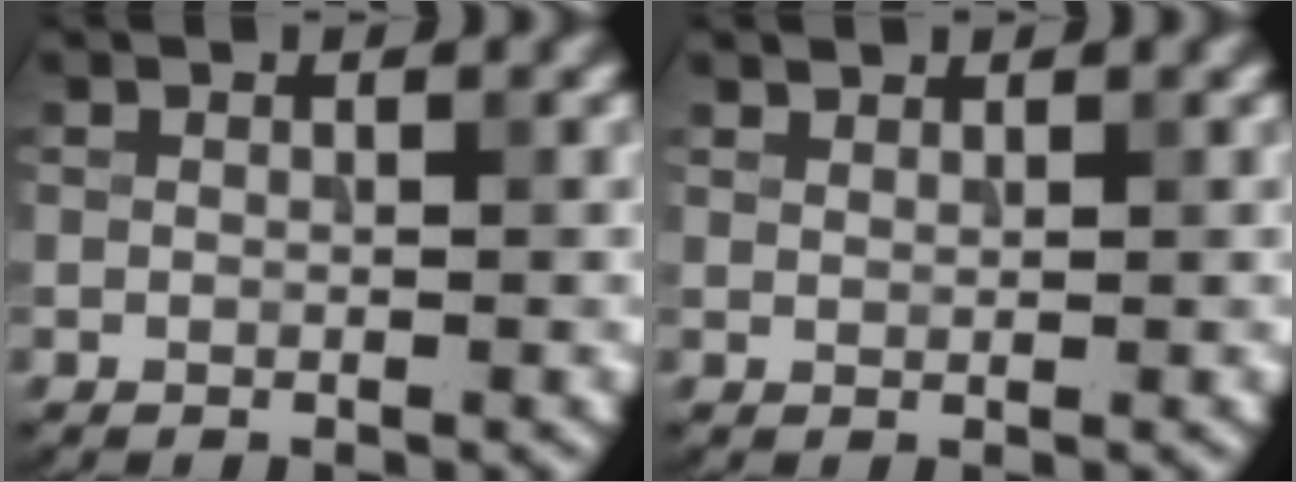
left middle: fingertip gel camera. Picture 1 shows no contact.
{"total": 1.0, "force": [1.0, 0.2, 0.0], "torque": [0.000, 0.000, 0.019]}